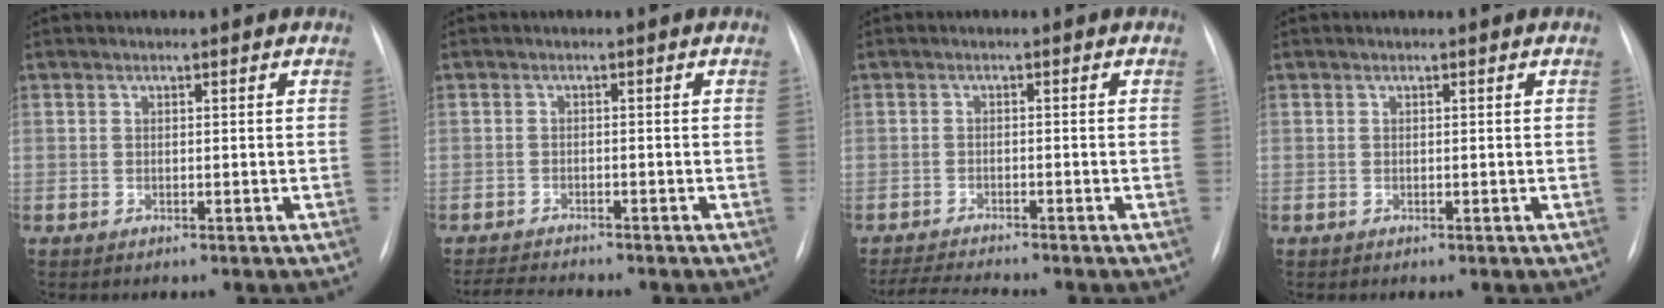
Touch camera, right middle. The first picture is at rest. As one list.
[{"total": 4.4, "force": [-4.2, -0.1, 1.2], "torque": [-0.022, -0.017, -0.068]}, {"total": 5.3, "force": [-4.9, -0.6, 1.8], "torque": [-0.033, -0.019, -0.083]}, {"total": 0.0}]